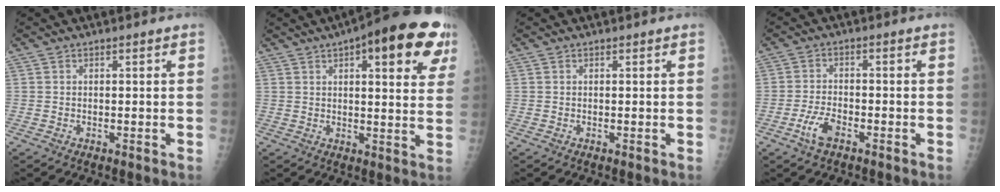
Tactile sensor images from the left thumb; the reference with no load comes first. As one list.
[{"total": 18.6, "force": [8.6, 6.3, 15.2], "torque": [-0.170, -0.007, 0.104]}, {"total": 0.0}, {"total": 4.7, "force": [-2.7, 2.0, 3.3], "torque": [-0.070, 0.016, -0.049]}]